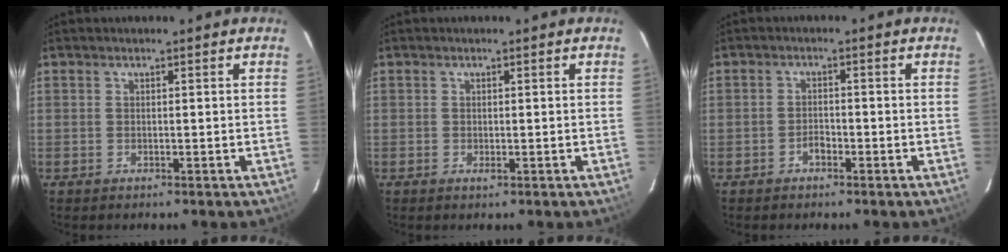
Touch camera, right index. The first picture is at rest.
{"total": 0.6, "force": [-0.2, 0.3, 0.4], "torque": [-0.009, -0.002, -0.002]}
{"total": 1.7, "force": [-1.3, 0.9, 0.7], "torque": [-0.014, 0.003, -0.022]}